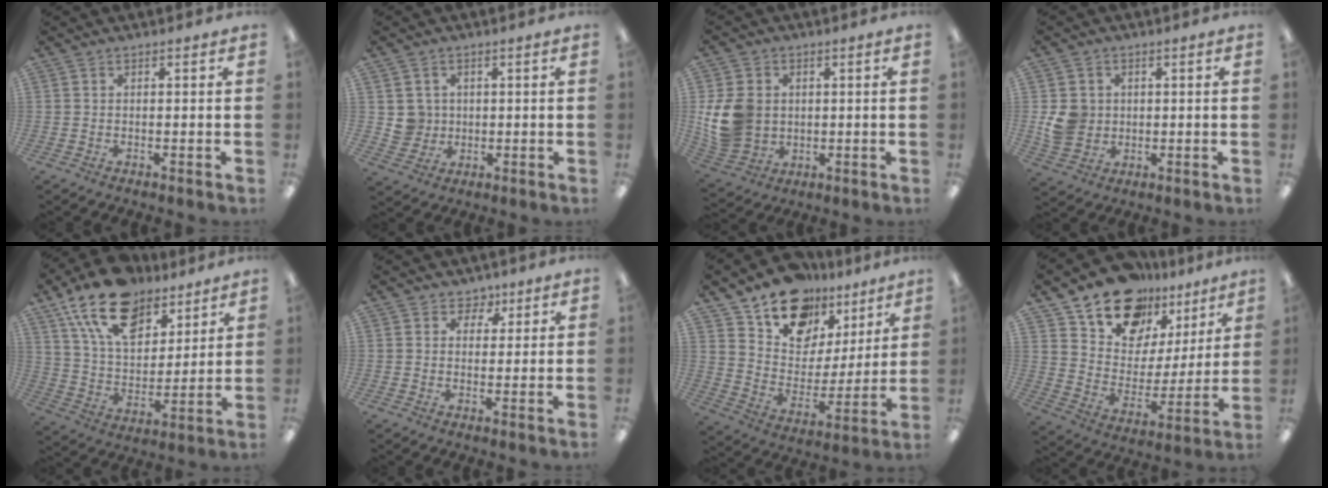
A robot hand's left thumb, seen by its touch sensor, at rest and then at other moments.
{"total": 4.7, "force": [1.1, 4.6, 0.2], "torque": [-0.004, 0.003, 0.020]}
{"total": 11.7, "force": [0.9, 9.8, 6.3], "torque": [-0.137, 0.010, 0.021]}
{"total": 6.7, "force": [0.6, 6.2, 2.5], "torque": [-0.048, 0.011, 0.015]}
{"total": 18.9, "force": [12.4, 10.4, 9.7], "torque": [-0.178, -0.056, 0.227]}
{"total": 3.8, "force": [2.1, 3.2, 0.5], "torque": [0.002, -0.009, 0.035]}
{"total": 15.6, "force": [11.5, 9.6, 4.3], "torque": [-0.078, -0.085, 0.212]}
{"total": 16.2, "force": [12.7, 9.2, 4.0], "torque": [-0.080, -0.099, 0.233]}